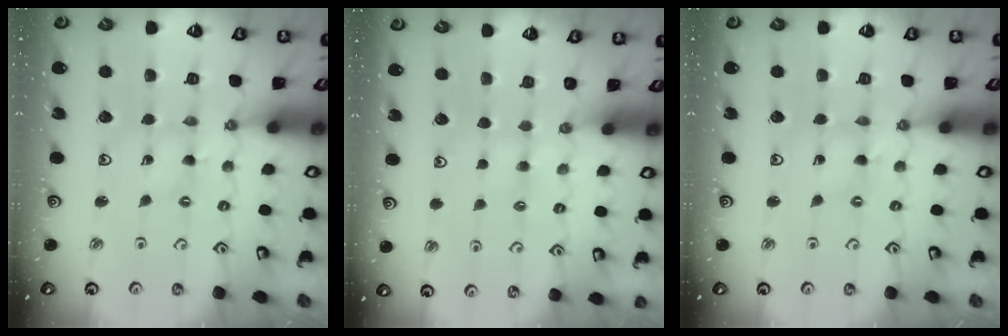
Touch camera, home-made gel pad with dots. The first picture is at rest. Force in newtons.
{"total": 2.8, "press": 2.7, "slide": 0.5}
{"total": 0.7, "press": 0.6, "slide": 0.2}